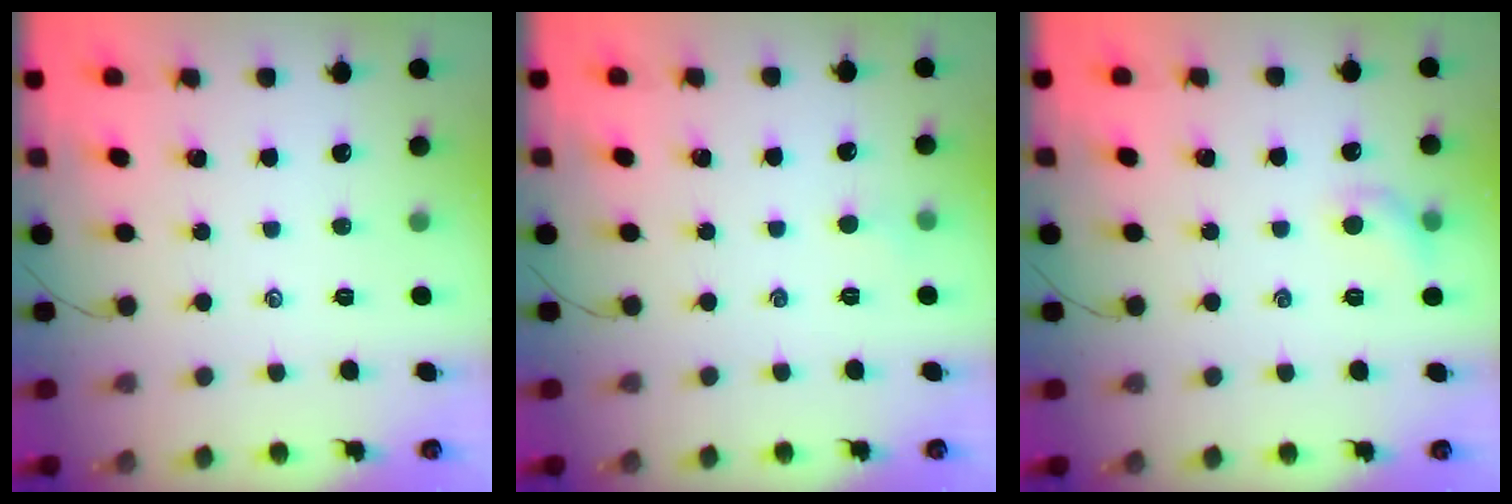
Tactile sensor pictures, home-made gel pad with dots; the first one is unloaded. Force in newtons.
{"total": 2.6, "press": 2.4, "slide": 0.8}
{"total": 6.6, "press": 6.5, "slide": 1.4}